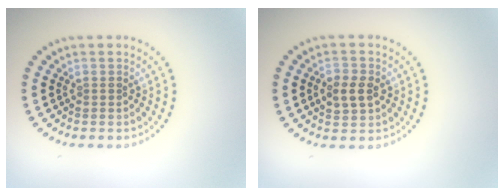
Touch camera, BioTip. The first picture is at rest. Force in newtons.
{"total": 2.7, "press": 2.7, "slide": 0.1}